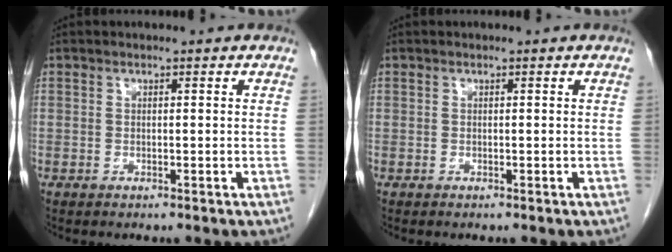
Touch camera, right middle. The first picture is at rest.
{"total": 0.0}